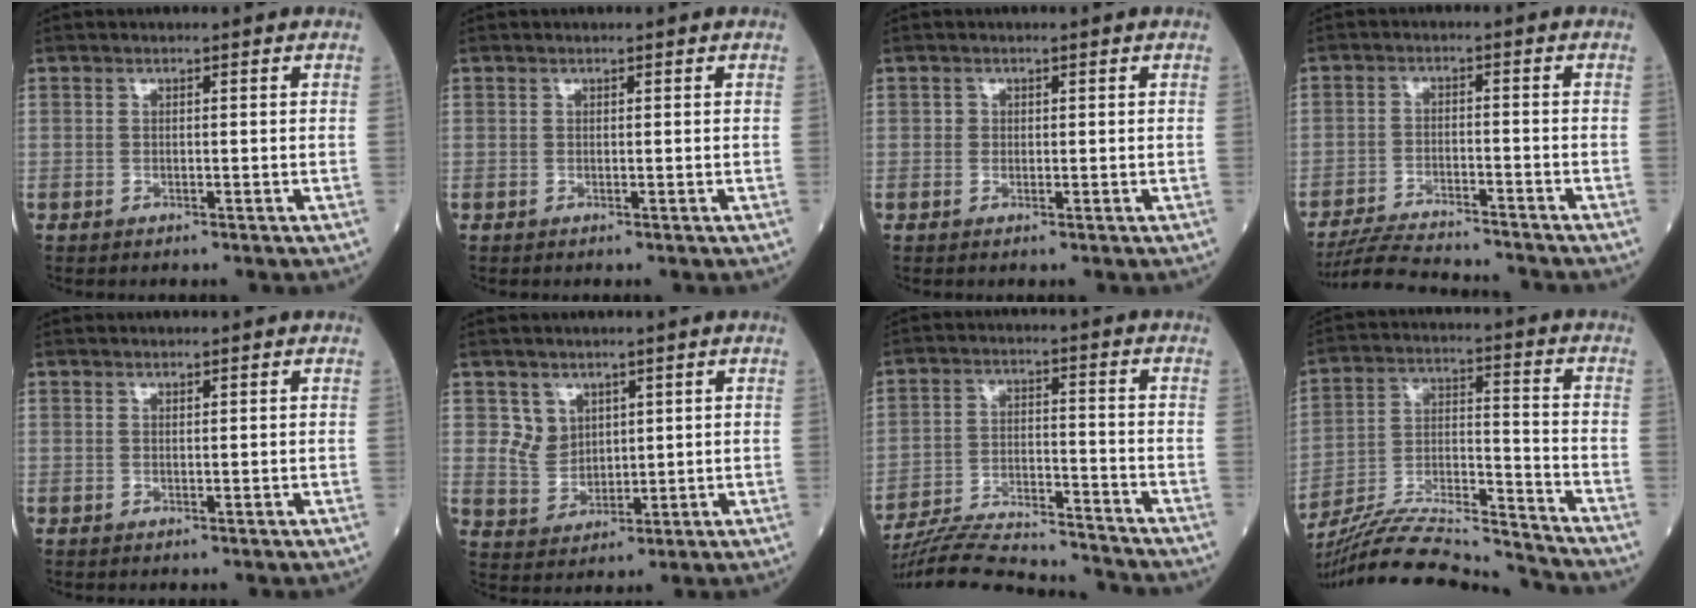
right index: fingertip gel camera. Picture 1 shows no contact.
{"total": 0.0}
{"total": 0.8, "force": [0.0, 0.7, 0.1], "torque": [0.009, 0.002, -0.001]}
{"total": 10.1, "force": [-9.6, 0.7, 2.9], "torque": [-0.051, -0.006, -0.161]}
{"total": 0.0}
{"total": 4.7, "force": [2.1, 3.9, 1.4], "torque": [-0.032, 0.003, 0.051]}
{"total": 16.4, "force": [-15.8, 1.2, 4.0], "torque": [-0.084, 0.001, -0.248]}
{"total": 19.1, "force": [-18.4, -0.3, 5.2], "torque": [-0.116, 0.008, -0.308]}